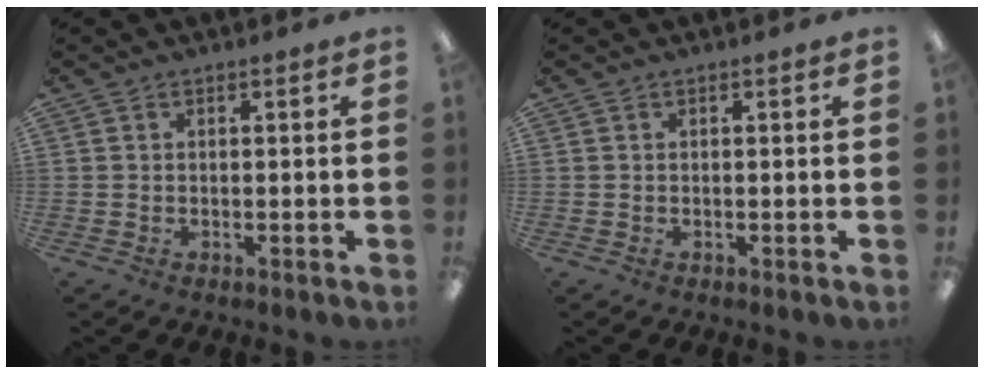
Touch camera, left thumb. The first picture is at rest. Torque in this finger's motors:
{"motor_torque": [-0.01, 0.01, -0.04, 0.05, 0.00]}